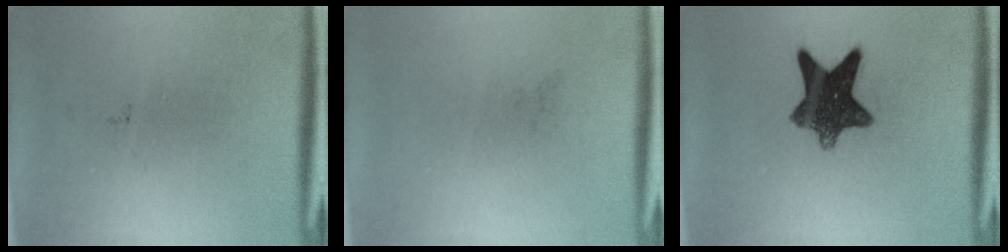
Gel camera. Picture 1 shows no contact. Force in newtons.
{"total": 0.0}
{"total": 9.8}